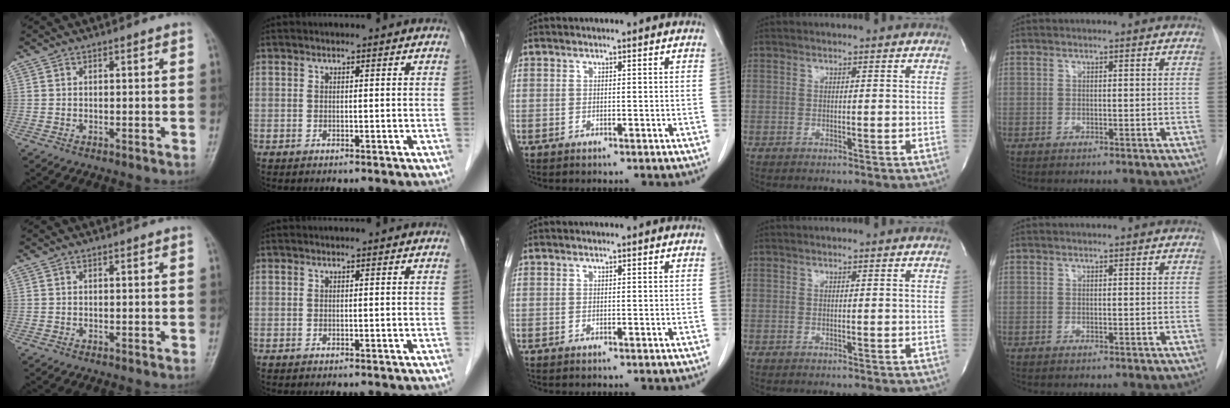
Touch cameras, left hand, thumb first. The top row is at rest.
{}